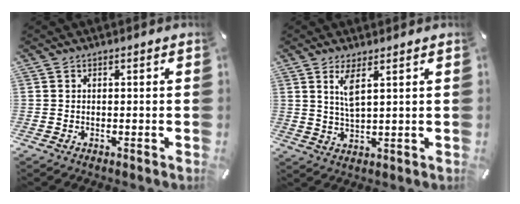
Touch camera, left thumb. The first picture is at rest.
{"total": 5.1, "force": [2.6, 1.2, 4.2], "torque": [-0.084, -0.003, 0.043]}